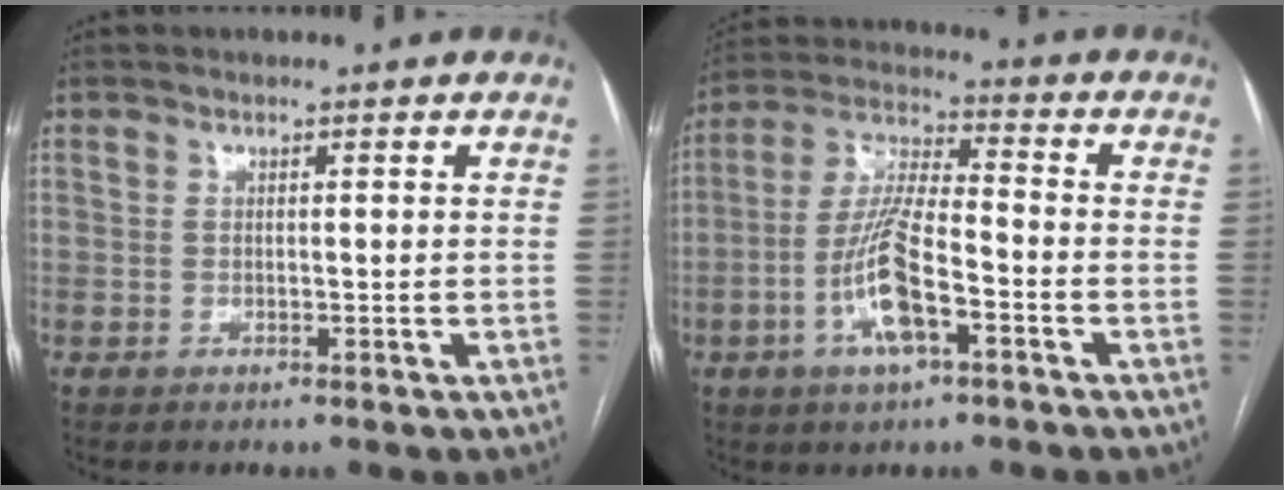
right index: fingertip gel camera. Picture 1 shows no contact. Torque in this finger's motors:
{"motor_torque": [1.89, -0.25, 0.94, 0.21]}